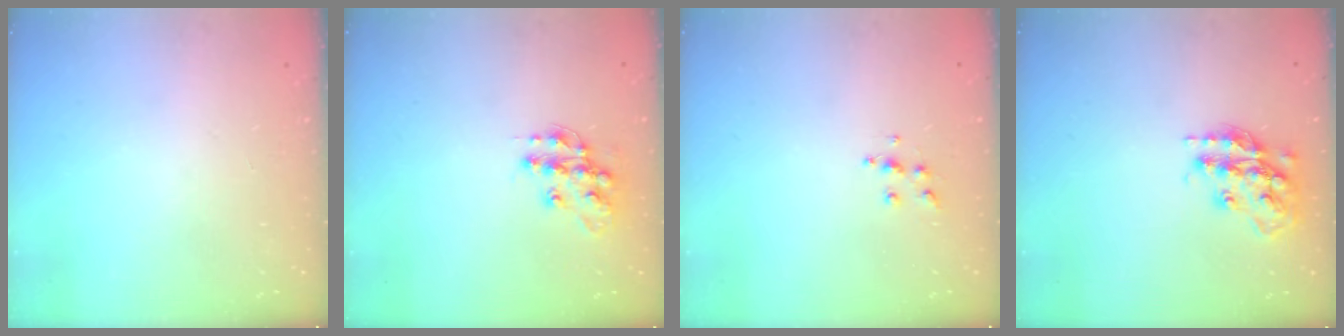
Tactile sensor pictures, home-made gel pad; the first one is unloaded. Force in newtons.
{"total": 13.6, "press": 13.6, "slide": 0.8}
{"total": 5.7, "press": 5.7, "slide": 0.4}
{"total": 16.8, "press": 16.8, "slide": 1.1}